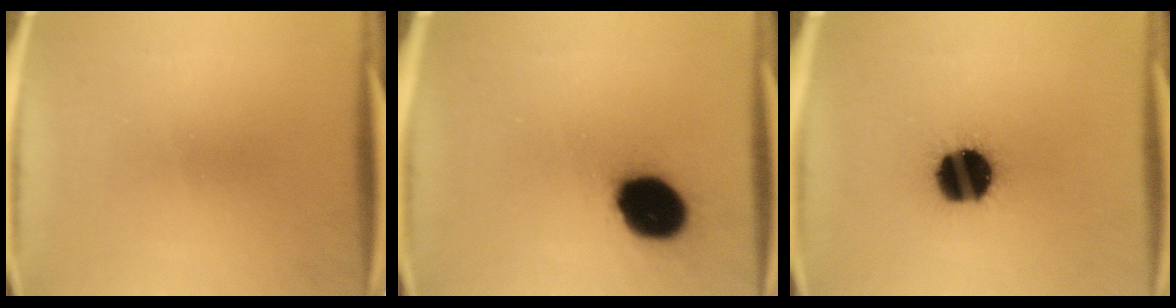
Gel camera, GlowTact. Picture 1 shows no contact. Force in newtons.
{"total": 16.4}
{"total": 17.7}